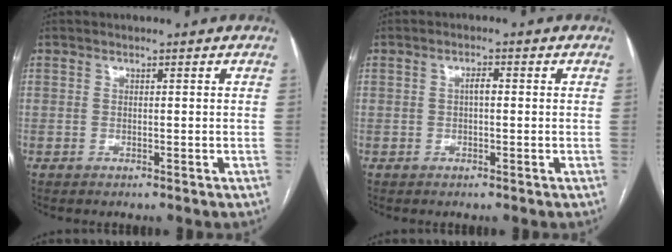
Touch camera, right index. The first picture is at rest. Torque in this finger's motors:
{"motor_torque": [0.23, 0.06, 0.16, 0.04]}